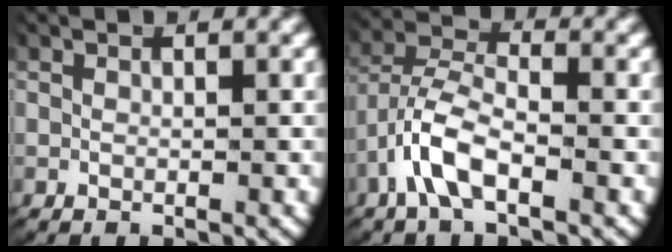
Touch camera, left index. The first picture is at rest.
{"total": 4.1, "force": [-1.1, 2.4, 3.2], "torque": [-0.078, -0.004, -0.024]}